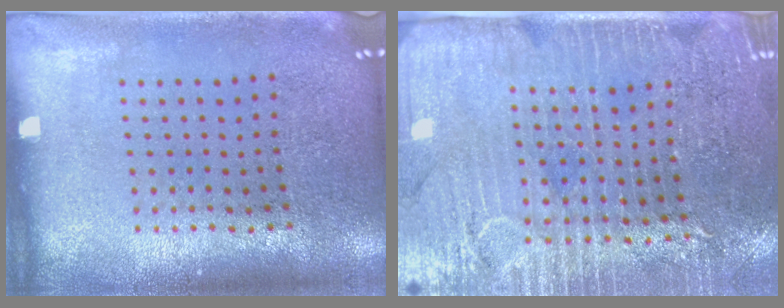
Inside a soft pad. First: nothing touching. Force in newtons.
{"total": 3.5, "press": 3.2, "slide": 1.4}